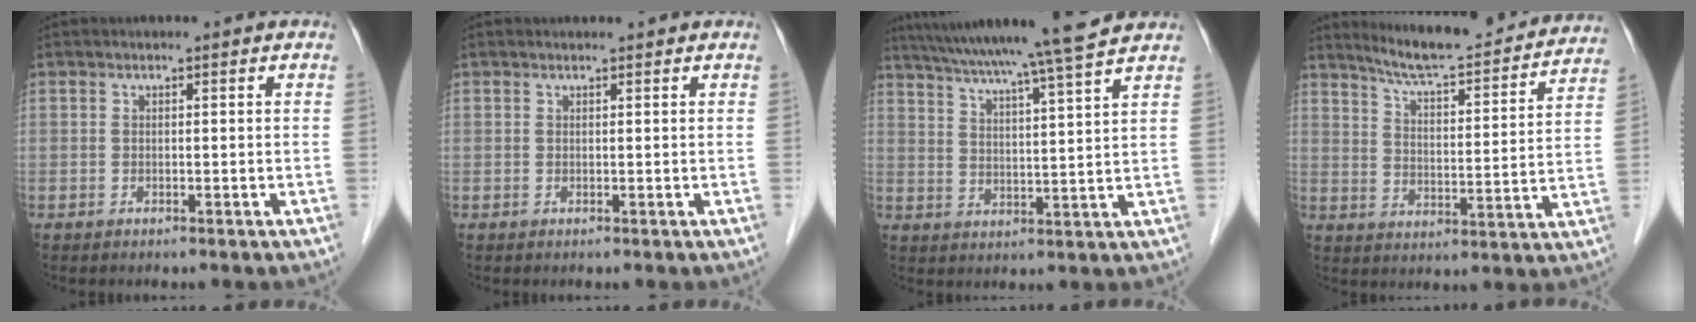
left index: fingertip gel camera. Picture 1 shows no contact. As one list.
[{"total": 0.9, "force": [0.8, 0.0, 0.2], "torque": [-0.008, 0.006, 0.013]}, {"total": 16.7, "force": [14.4, -1.5, 8.2], "torque": [-0.144, -0.002, 0.208]}, {"total": 19.3, "force": [17.9, 1.7, 7.0], "torque": [-0.104, -0.028, 0.239]}]